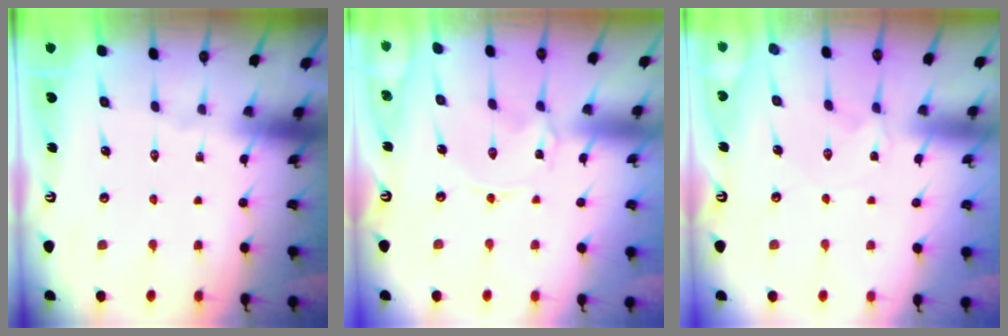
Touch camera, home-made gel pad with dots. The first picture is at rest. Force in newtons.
{"total": 0.5, "press": 0.5, "slide": 0.1}
{"total": 1.7, "press": 1.6, "slide": 0.3}